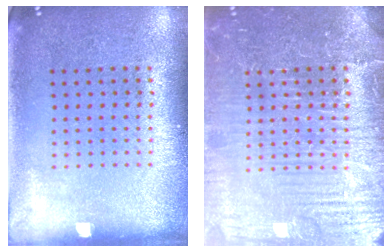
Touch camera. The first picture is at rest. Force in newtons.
{"total": 4.7, "press": 4.7, "slide": 0.6}